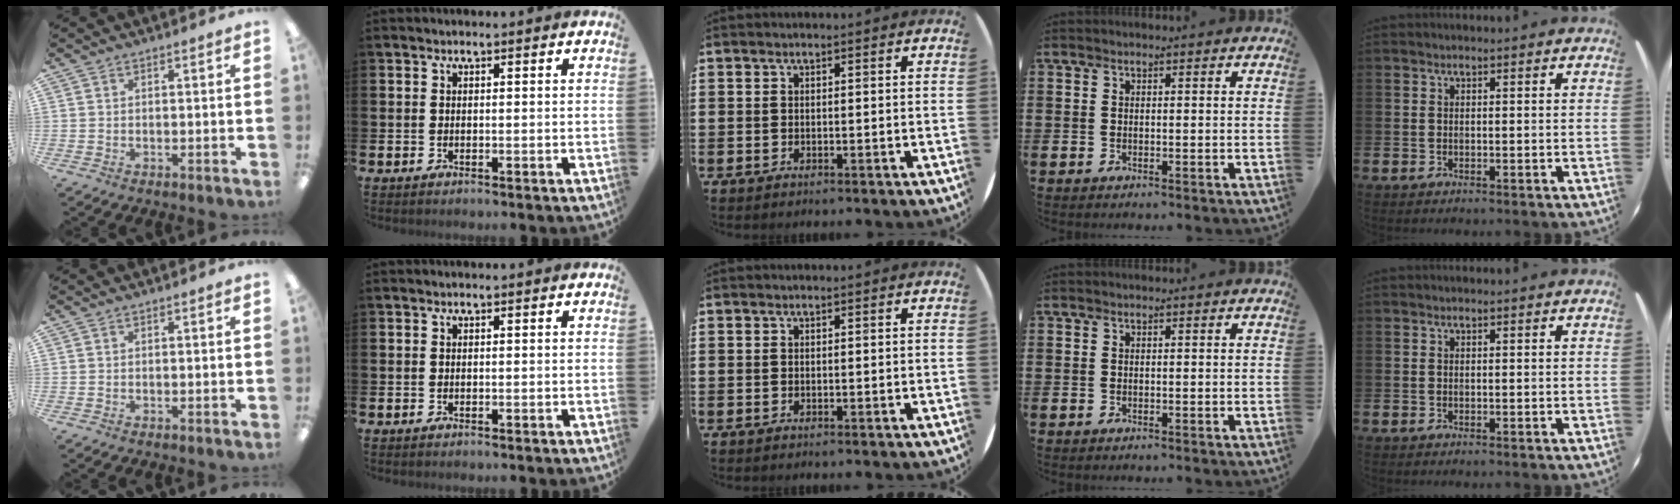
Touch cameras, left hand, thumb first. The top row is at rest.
{}